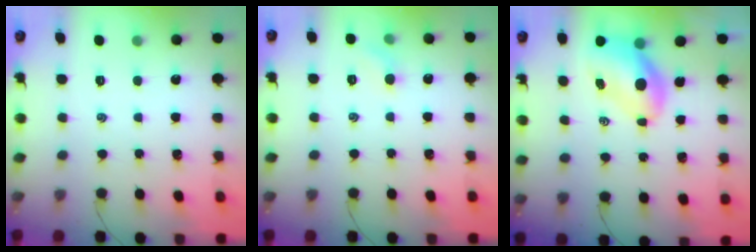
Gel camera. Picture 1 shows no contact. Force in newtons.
{"total": 5.2, "press": 4.9, "slide": 1.8}
{"total": 7.9, "press": 7.6, "slide": 2.4}